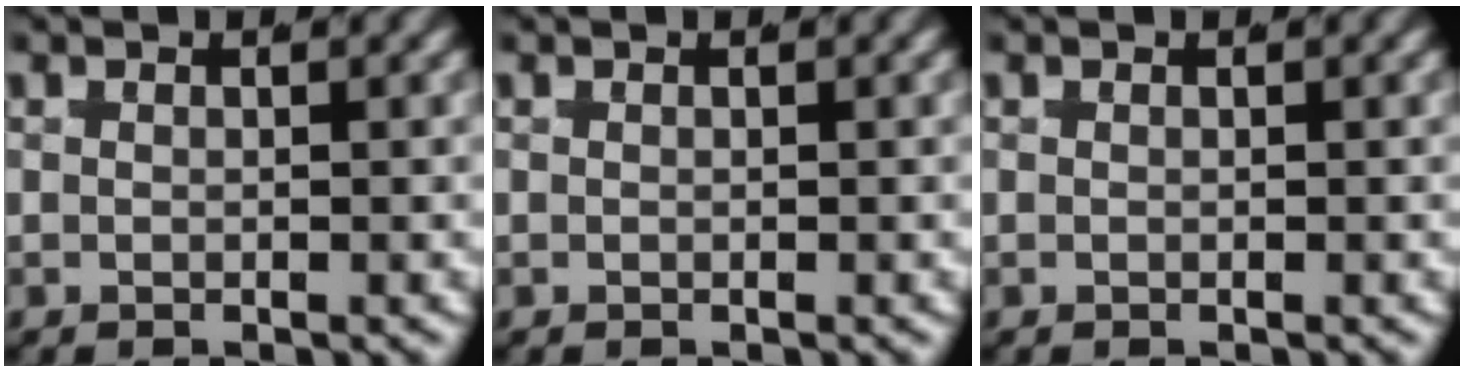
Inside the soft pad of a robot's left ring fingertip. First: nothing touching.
{"total": 0.0}
{"total": 0.0}